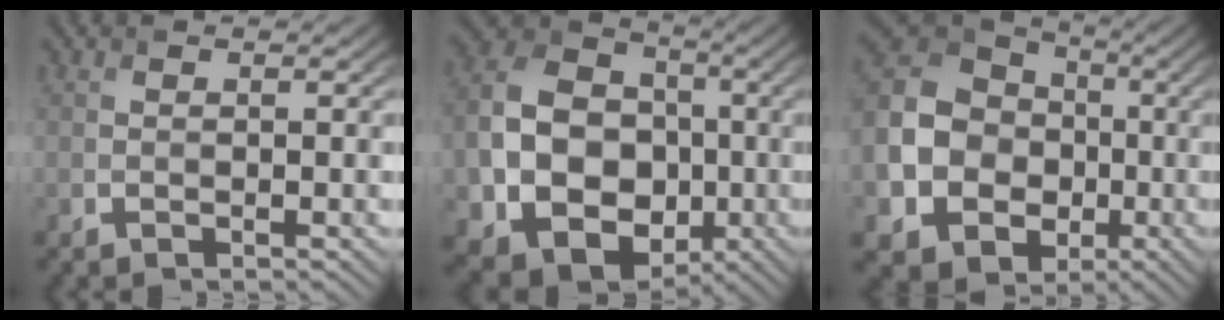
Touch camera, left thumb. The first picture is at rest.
{"total": 15.3, "force": [-3.5, 12.0, 8.8], "torque": [-0.203, -0.029, -0.068]}
{"total": 17.5, "force": [-3.1, 15.3, 8.0], "torque": [-0.251, -0.006, -0.085]}